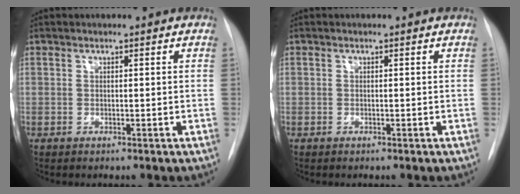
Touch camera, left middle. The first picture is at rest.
{"total": 0.0}